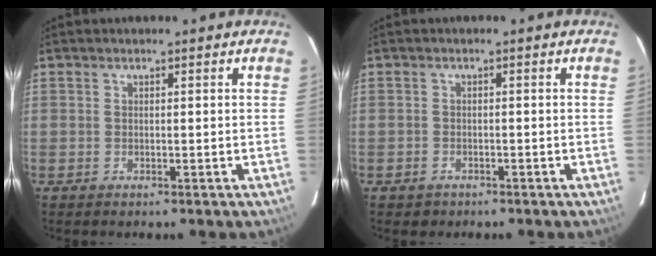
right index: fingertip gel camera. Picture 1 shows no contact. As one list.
[{"total": 1.8, "force": [-1.1, 1.4, 0.3], "torque": [-0.010, 0.005, -0.012]}]